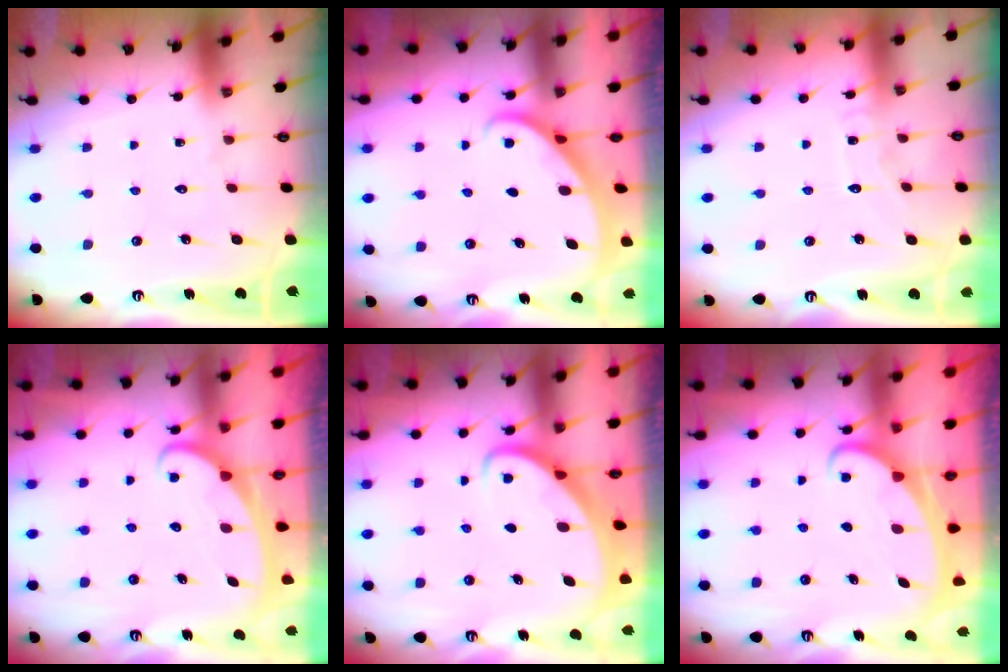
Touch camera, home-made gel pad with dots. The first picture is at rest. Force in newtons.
{"total": 2.1, "press": 2.1, "slide": 0.2}
{"total": 5.3, "press": 5.2, "slide": 0.5}
{"total": 2.4, "press": 2.4, "slide": 0.4}
{"total": 2.6, "press": 2.6, "slide": 0.3}
{"total": 2.4, "press": 2.4, "slide": 0.3}